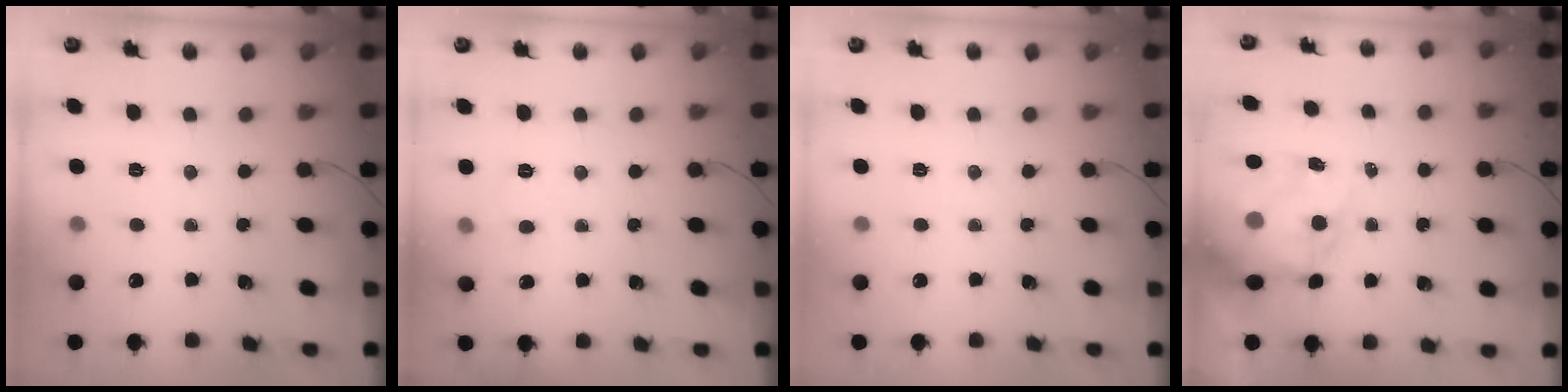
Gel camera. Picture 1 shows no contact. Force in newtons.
{"total": 5.0, "press": 4.9, "slide": 1.1}
{"total": 0.0}
{"total": 16.3, "press": 15.8, "slide": 4.2}